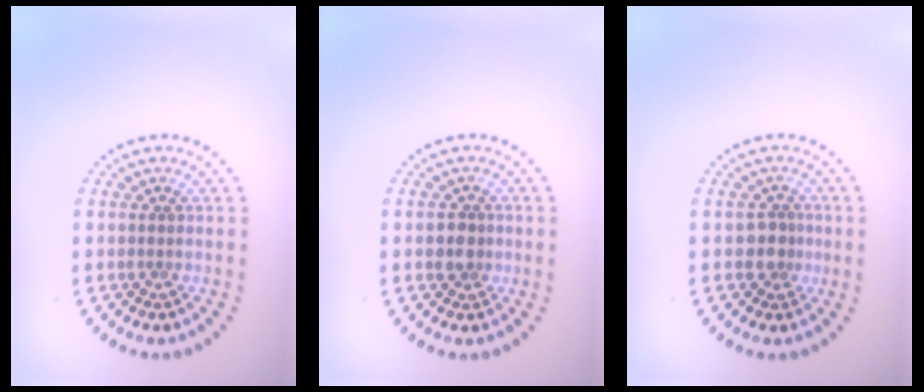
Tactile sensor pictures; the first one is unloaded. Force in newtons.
{"total": 1.8, "press": 1.6, "slide": 0.7}
{"total": 2.1, "press": 1.7, "slide": 1.1}